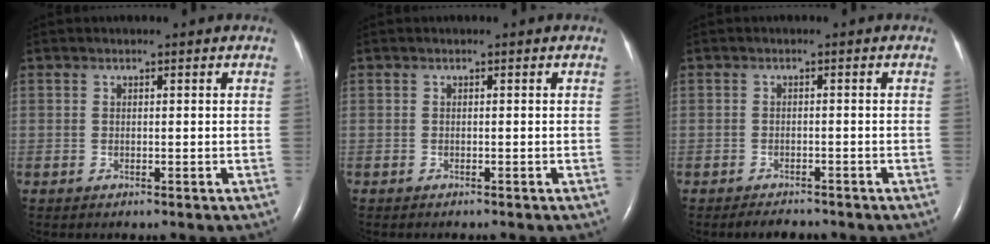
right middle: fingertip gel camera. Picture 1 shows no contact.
{"total": 0.7, "force": [-0.6, 0.1, 0.3], "torque": [-0.006, -0.001, -0.009]}
{"total": 2.4, "force": [-2.2, 0.7, 0.7], "torque": [-0.019, -0.006, -0.030]}